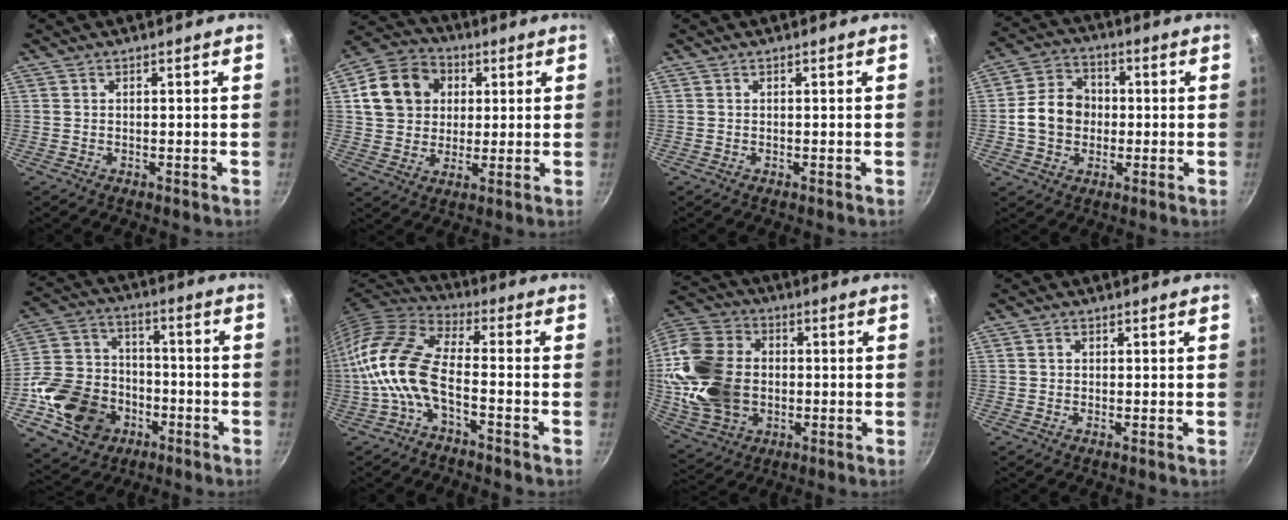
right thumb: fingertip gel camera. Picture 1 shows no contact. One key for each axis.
{"total": 13.6, "fx": 3.5, "fy": 11.3, "fz": 6.9, "tx": -0.104, "ty": 0.012, "tz": 0.048}
{"total": 0.0}
{"total": 10.3, "fx": -0.4, "fy": 8.6, "fz": 5.7, "tx": -0.071, "ty": 0.020, "tz": -0.019}
{"total": 19.9, "fx": -7.1, "fy": 15.6, "fz": 10.0, "tx": -0.167, "ty": 0.049, "tz": -0.112}
{"total": 13.2, "fx": -3.9, "fy": 6.2, "fz": 11.0, "tx": -0.229, "ty": 0.039, "tz": -0.092}
{"total": 20.4, "fx": -0.5, "fy": 15.4, "fz": 13.4, "tx": -0.250, "ty": 0.017, "tz": -0.002}
{"total": 0.9, "fx": 0.1, "fy": 0.8, "fz": 0.5, "tx": -0.008, "ty": 0.003, "tz": -0.001}